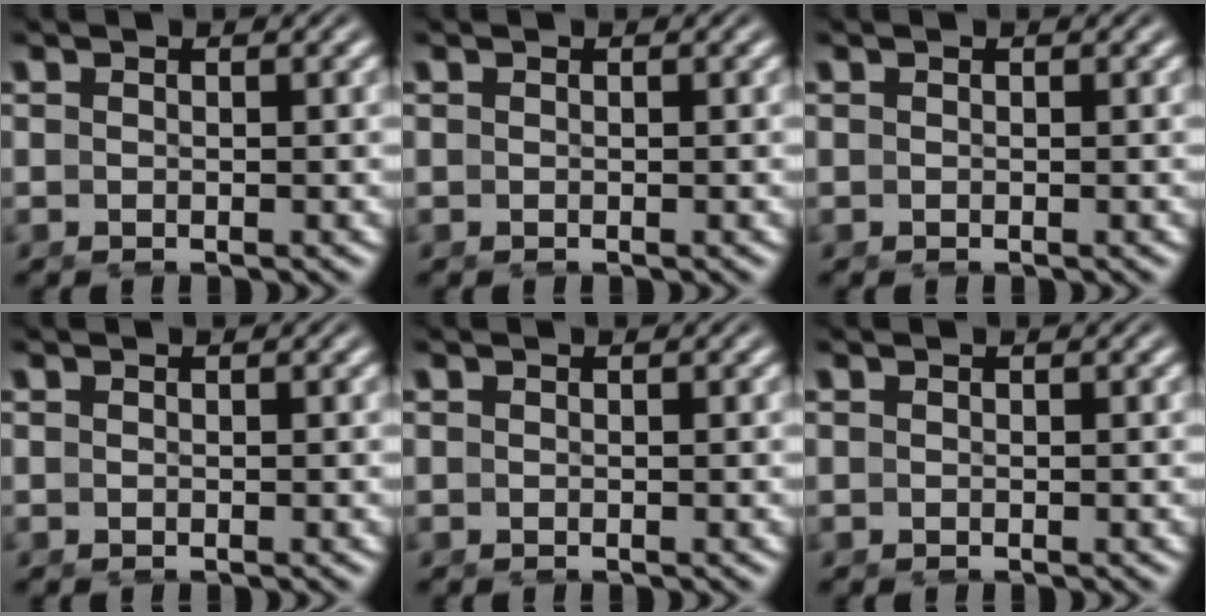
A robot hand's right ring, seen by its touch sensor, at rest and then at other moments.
{"total": 0.0}
{"total": 0.0}
{"total": 0.0}
{"total": 0.0}
{"total": 0.0}